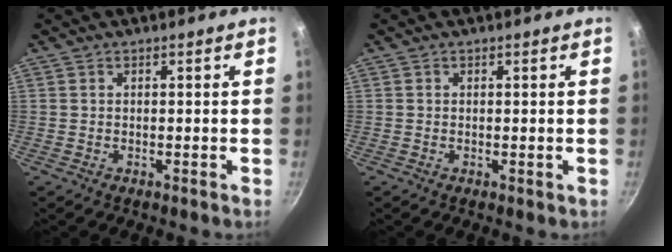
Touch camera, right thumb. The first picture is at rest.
{"total": 0.0}